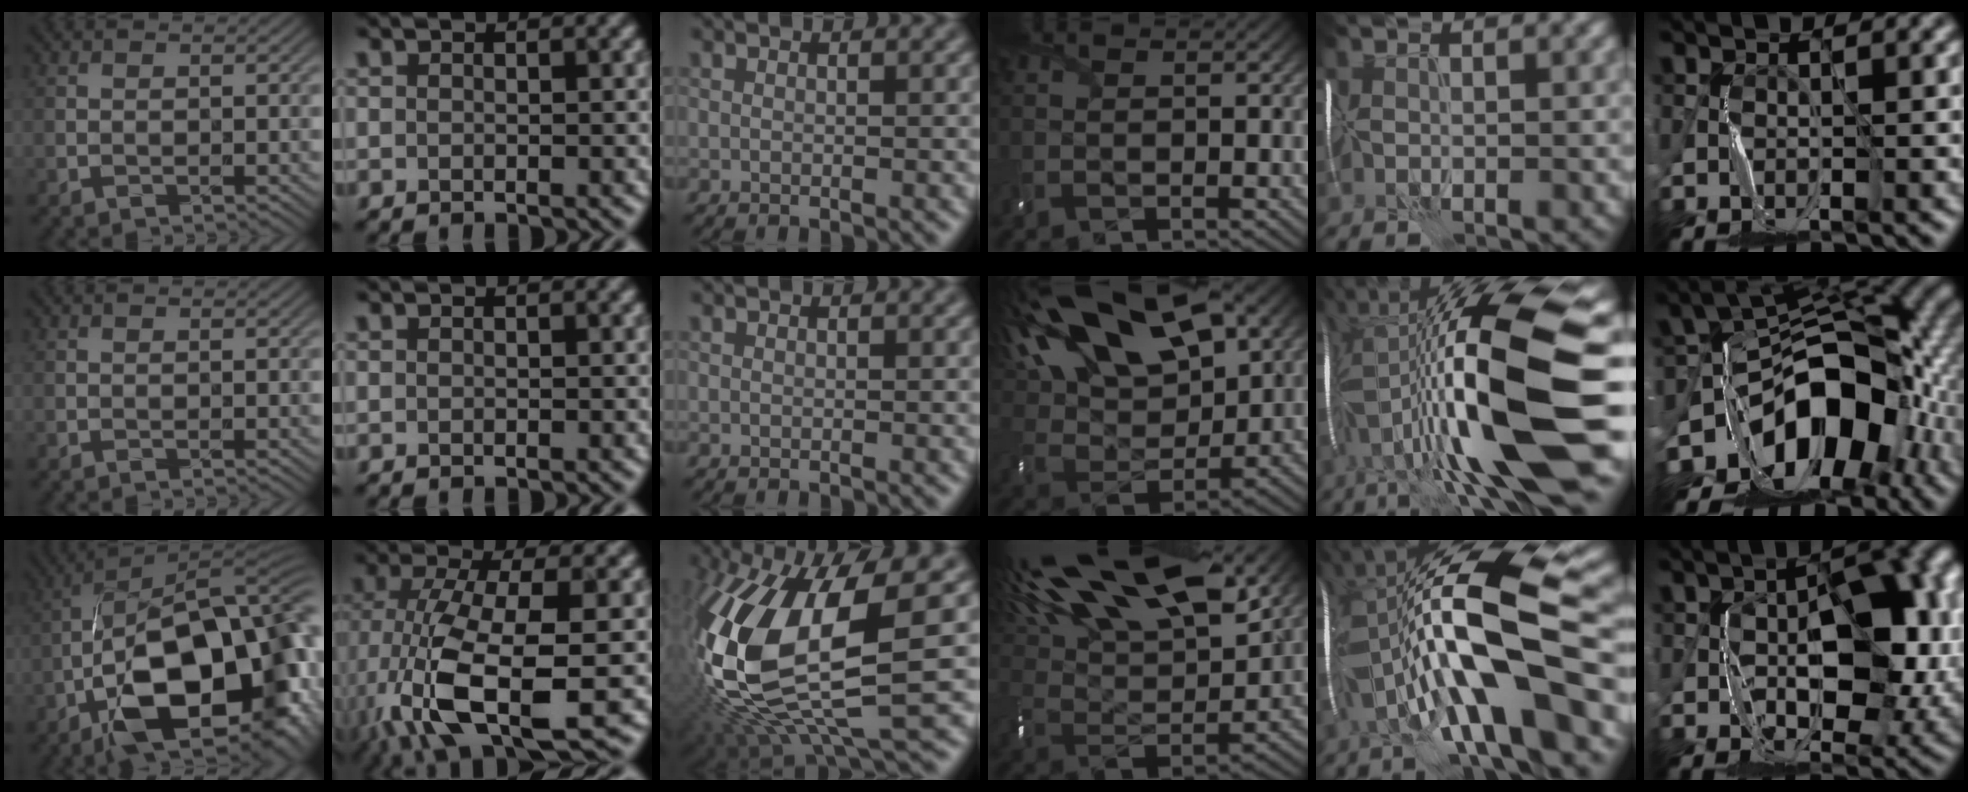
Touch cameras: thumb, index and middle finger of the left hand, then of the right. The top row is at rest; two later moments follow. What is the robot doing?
{"motion": "wrap", "object": "thread"}